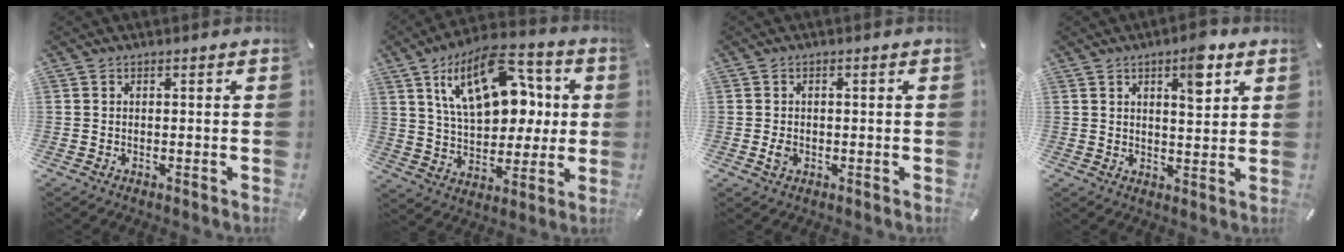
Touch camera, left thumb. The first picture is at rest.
{"total": 20.6, "force": [8.3, 12.4, 14.2], "torque": [-0.240, -0.028, 0.144]}
{"total": 2.1, "force": [-0.4, 1.4, 1.5], "torque": [-0.034, 0.000, -0.010]}
{"total": 7.3, "force": [4.0, 2.8, 5.4], "torque": [-0.067, -0.019, 0.061]}